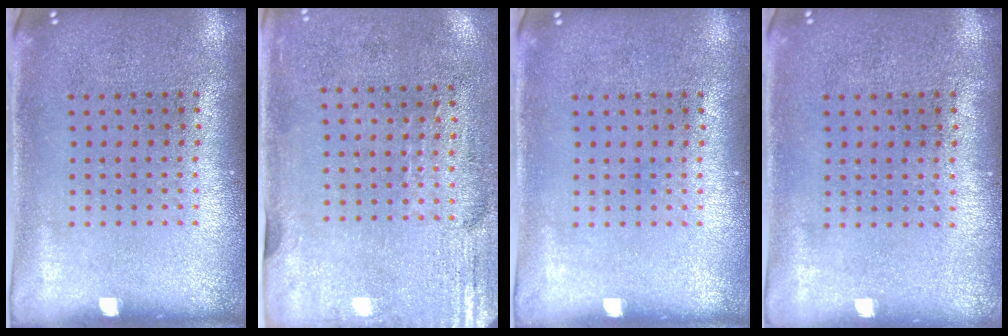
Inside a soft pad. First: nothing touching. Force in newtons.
{"total": 2.9, "press": 2.4, "slide": 1.6}
{"total": 0.0}
{"total": 0.0}